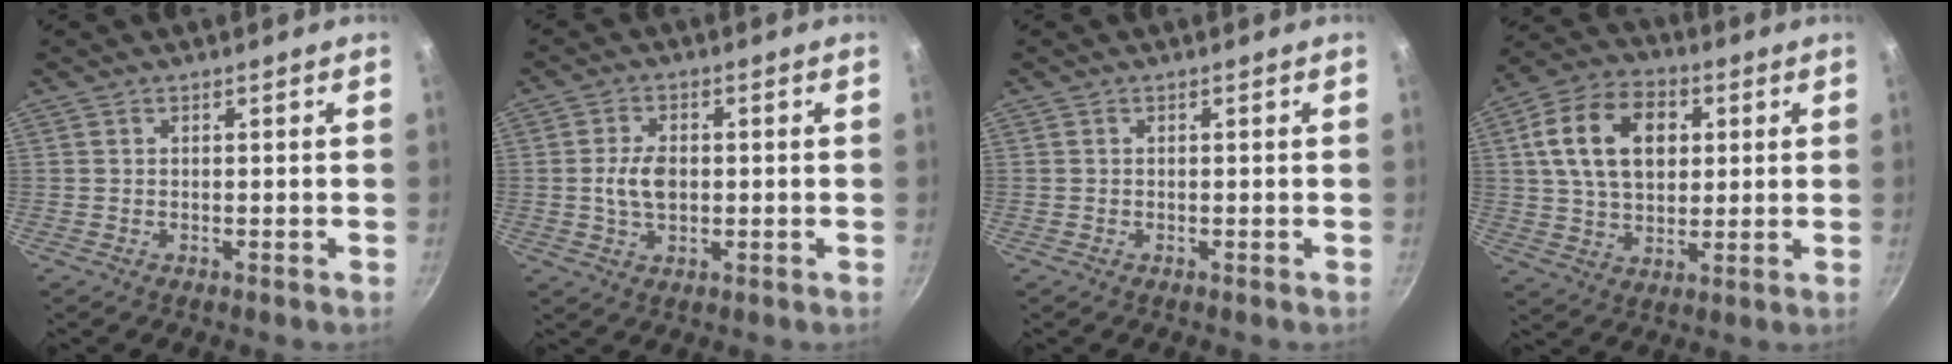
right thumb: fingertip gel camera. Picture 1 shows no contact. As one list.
[{"total": 5.8, "force": [-0.1, 3.6, 4.5], "torque": [-0.073, 0.004, -0.003]}, {"total": 0.0}, {"total": 15.8, "force": [3.7, 10.8, 10.9], "torque": [-0.172, 0.007, 0.054]}]